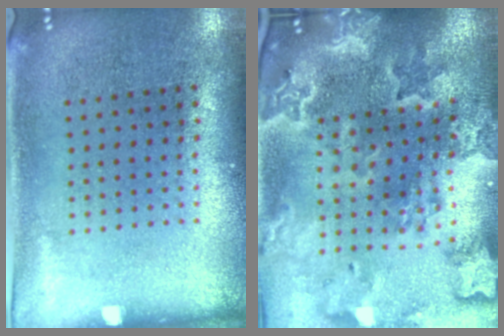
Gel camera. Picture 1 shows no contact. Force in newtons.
{"total": 4.0, "press": 3.4, "slide": 2.0}